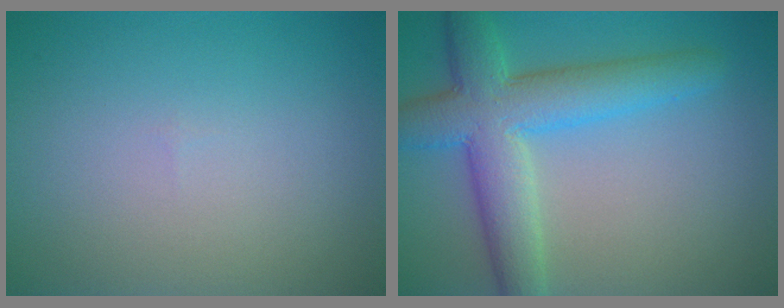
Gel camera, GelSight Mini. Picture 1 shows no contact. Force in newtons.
{"total": 7.3, "press": 7.3, "slide": 0.3}